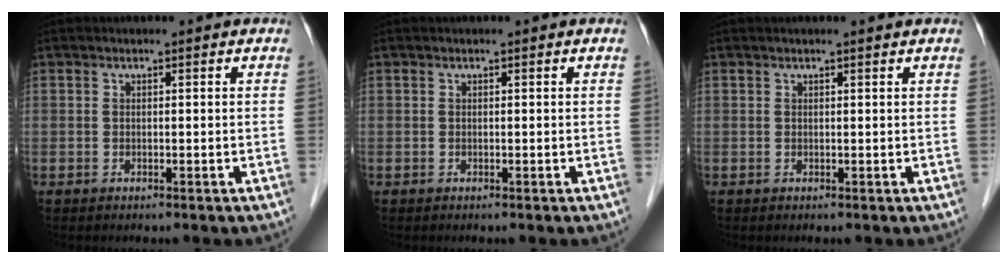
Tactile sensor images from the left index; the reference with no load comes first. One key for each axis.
{"total": 0.0}
{"total": 1.2, "fx": 1.0, "fy": -0.2, "fz": 0.7, "tx": -0.012, "ty": 0.010, "tz": 0.019}